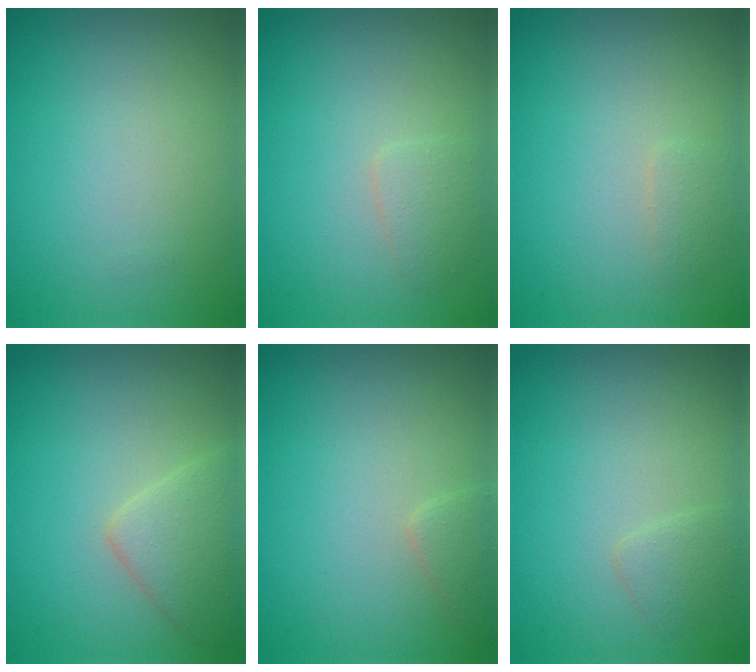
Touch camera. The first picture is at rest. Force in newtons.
{"total": 1.4, "press": 1.4, "slide": 0.0}
{"total": 0.9, "press": 0.9, "slide": 0.0}
{"total": 3.1, "press": 3.1, "slide": 0.1}
{"total": 1.2, "press": 1.2, "slide": 0.1}
{"total": 1.2, "press": 1.2, "slide": 0.1}